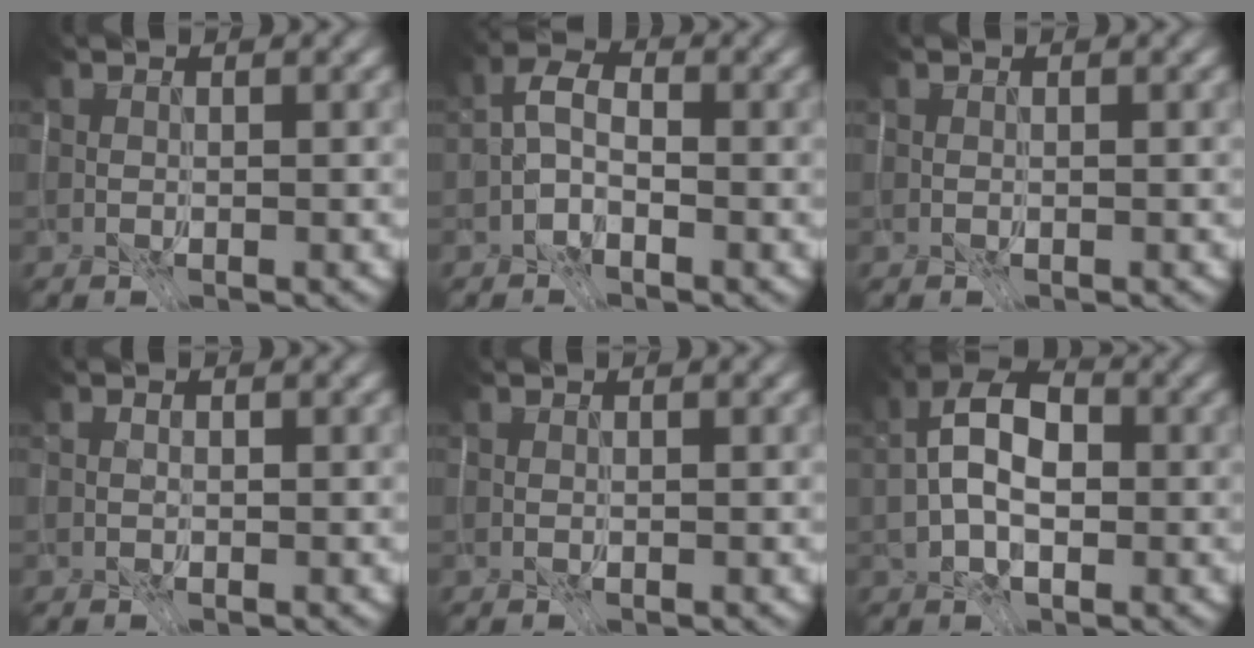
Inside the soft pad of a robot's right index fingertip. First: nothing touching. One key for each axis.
{"total": 4.6, "fx": -4.0, "fy": -2.0, "fz": -1.1, "tx": 0.043, "ty": -0.011, "tz": -0.065}
{"total": 0.0}
{"total": 1.1, "fx": 0.5, "fy": 0.8, "fz": 0.6, "tx": 0.000, "ty": 0.006, "tz": -0.002}
{"total": 0.0}
{"total": 3.4, "fx": -2.6, "fy": -0.1, "fz": 2.3, "tx": -0.021, "ty": -0.003, "tz": -0.044}